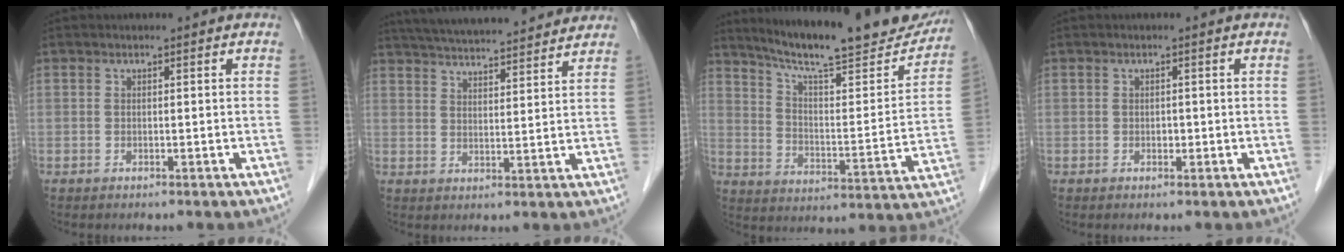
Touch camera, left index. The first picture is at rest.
{"total": 19.6, "force": [18.0, 2.5, 7.6], "torque": [-0.127, 0.036, 0.254]}
{"total": 23.5, "force": [20.8, 3.3, 10.6], "torque": [-0.161, -0.032, 0.287]}
{"total": 0.7, "force": [-0.3, 0.5, 0.4], "torque": [-0.007, 0.000, -0.005]}